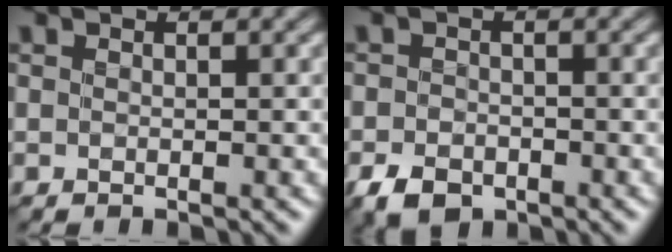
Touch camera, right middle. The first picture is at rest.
{"total": 3.1, "force": [-2.1, 1.9, 1.4], "torque": [-0.025, -0.006, -0.044]}